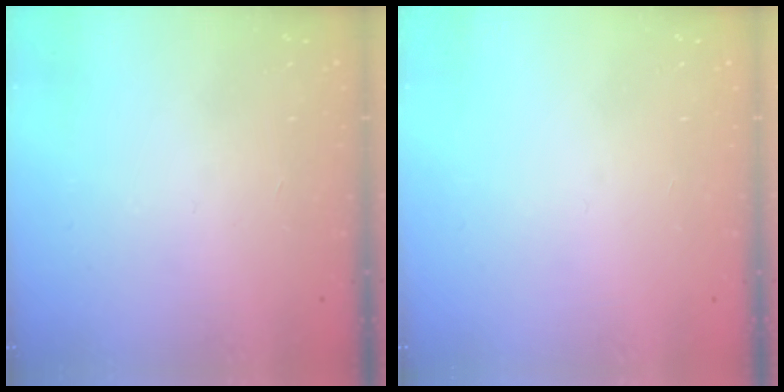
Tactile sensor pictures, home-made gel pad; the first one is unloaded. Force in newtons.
{"total": 0.0}